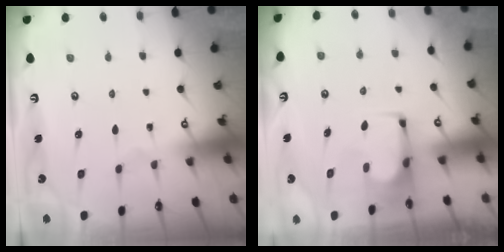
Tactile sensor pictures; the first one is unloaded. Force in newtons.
{"total": 1.5, "press": 1.5, "slide": 0.2}